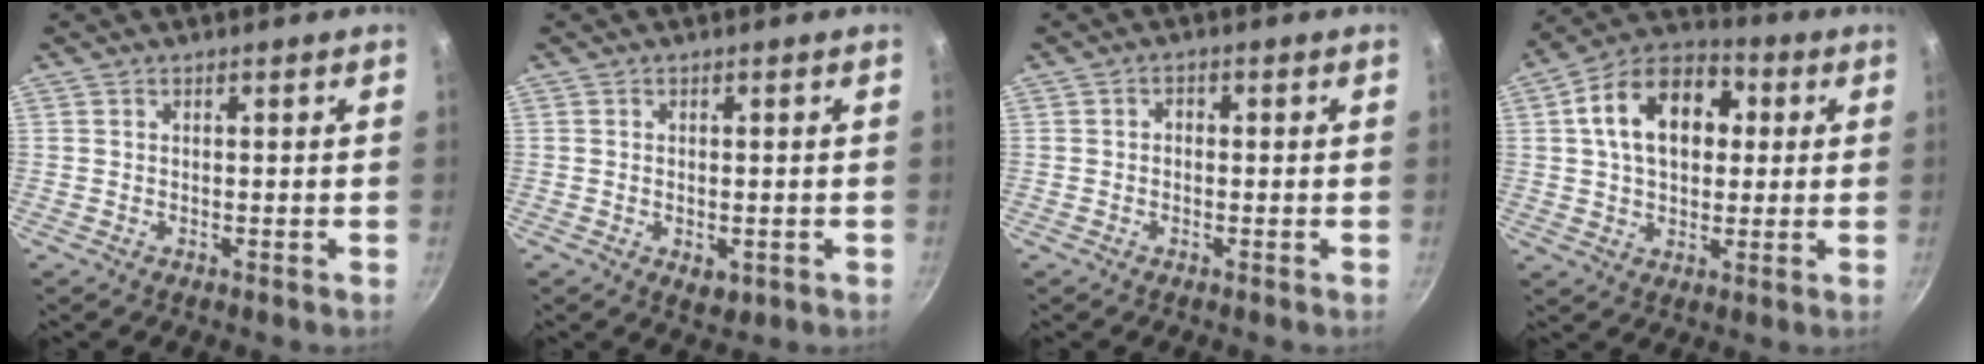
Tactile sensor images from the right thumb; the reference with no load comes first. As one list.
[{"total": 3.3, "force": [-0.8, 2.0, 2.5], "torque": [-0.036, -0.009, -0.010]}, {"total": 1.4, "force": [-0.2, 1.2, 0.8], "torque": [-0.014, 0.008, -0.006]}, {"total": 16.6, "force": [3.4, 11.3, 11.7], "torque": [-0.161, 0.025, 0.038]}]